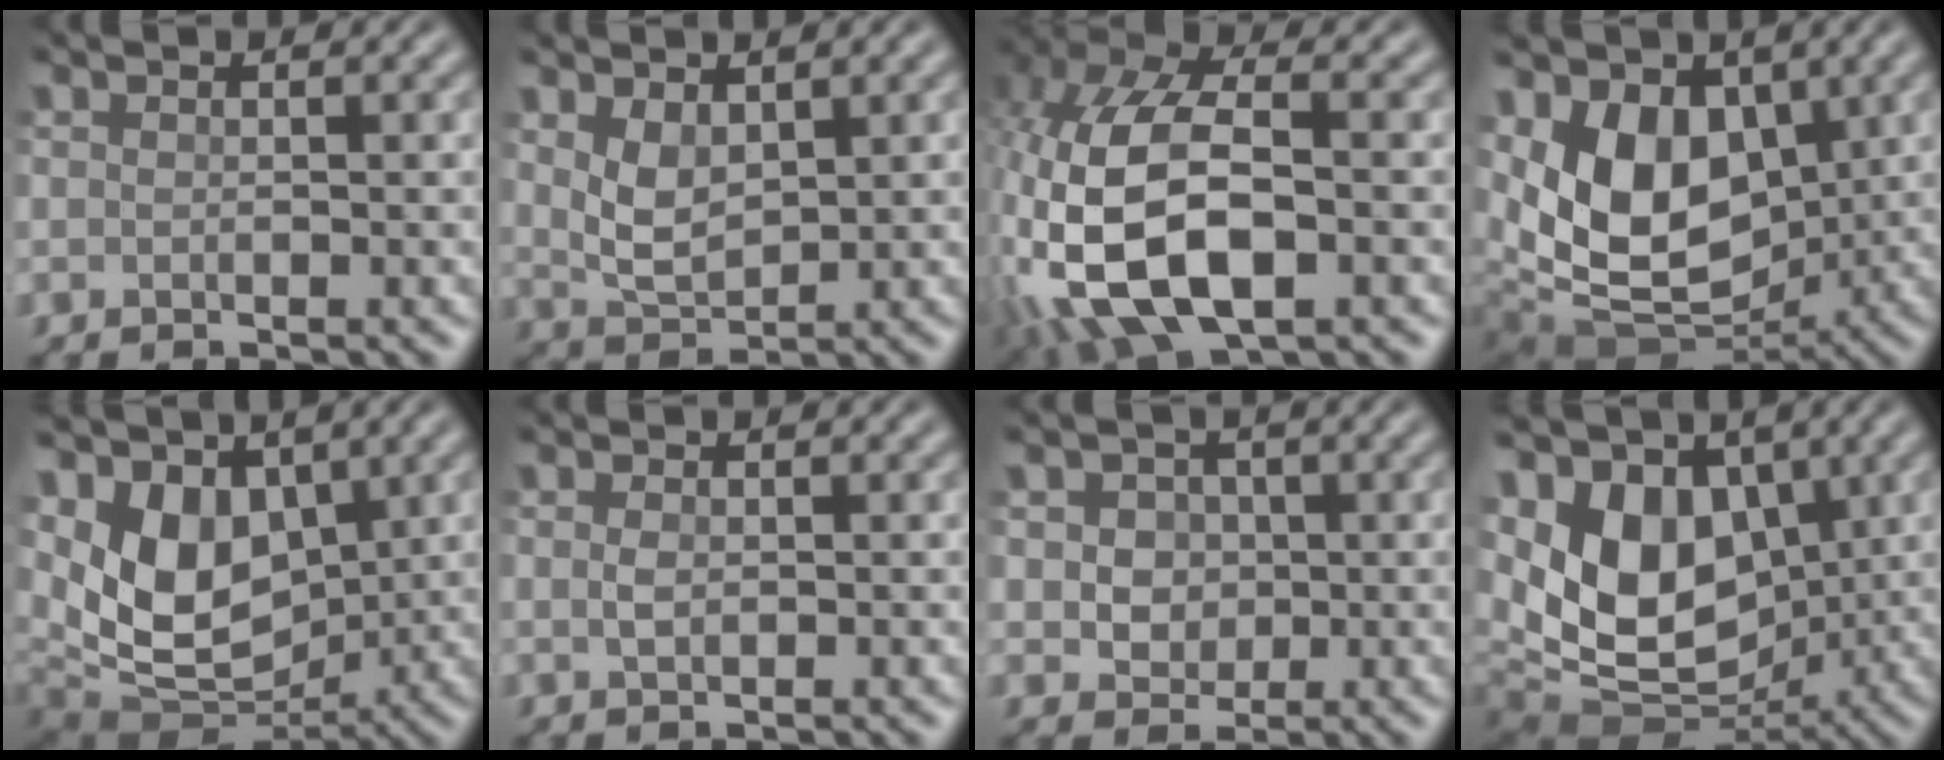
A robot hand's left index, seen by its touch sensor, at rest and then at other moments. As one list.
[{"total": 2.9, "force": [1.4, 1.7, 1.9], "torque": [-0.047, 0.001, 0.037]}, {"total": 12.4, "force": [-2.3, 7.2, 9.8], "torque": [-0.233, -0.009, -0.037]}, {"total": 10.8, "force": [2.0, 7.2, 7.8], "torque": [-0.149, -0.016, 0.036]}, {"total": 7.9, "force": [2.2, 5.1, 5.6], "torque": [-0.120, -0.013, 0.038]}, {"total": 0.9, "force": [0.3, 0.5, 0.6], "torque": [-0.018, 0.005, 0.005]}, {"total": 3.9, "force": [1.2, 3.3, 1.7], "torque": [-0.021, 0.016, 0.013]}, {"total": 10.9, "force": [1.9, 7.4, 7.7], "torque": [-0.157, -0.005, 0.029]}]